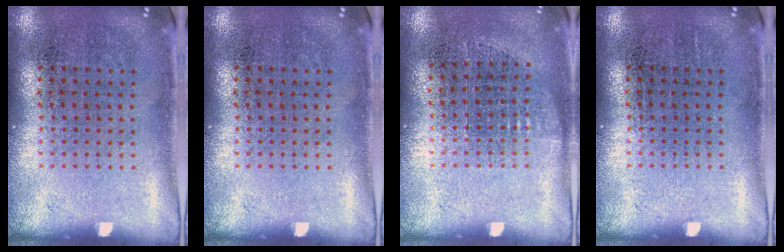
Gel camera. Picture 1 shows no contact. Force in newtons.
{"total": 0.0}
{"total": 0.7, "press": 0.6, "slide": 0.3}
{"total": 0.0}